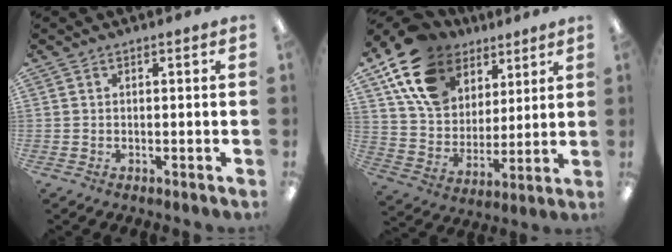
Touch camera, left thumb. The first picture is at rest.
{"total": 18.0, "force": [10.3, 12.3, 8.1], "torque": [-0.159, -0.038, 0.197]}